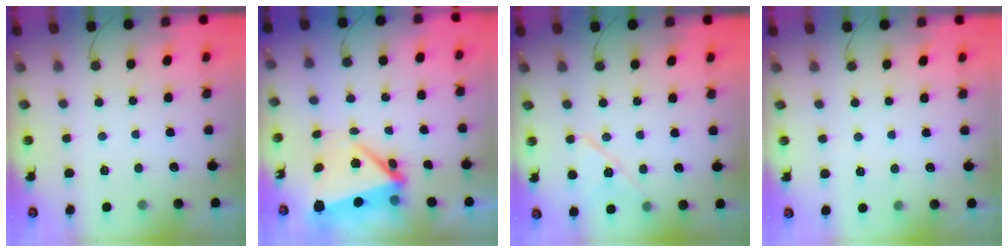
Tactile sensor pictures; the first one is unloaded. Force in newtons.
{"total": 6.5, "press": 6.4, "slide": 1.2}
{"total": 10.1, "press": 10.1, "slide": 0.7}
{"total": 2.9, "press": 1.6, "slide": 2.4}